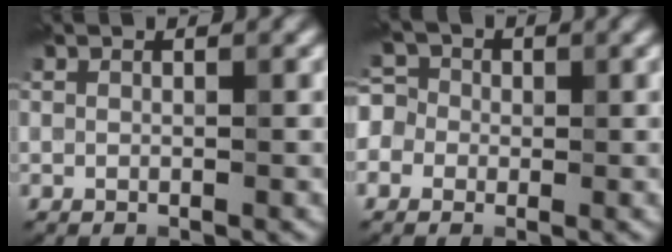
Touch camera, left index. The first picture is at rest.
{"total": 3.9, "force": [-0.7, 3.8, 0.9], "torque": [-0.002, 0.019, -0.051]}